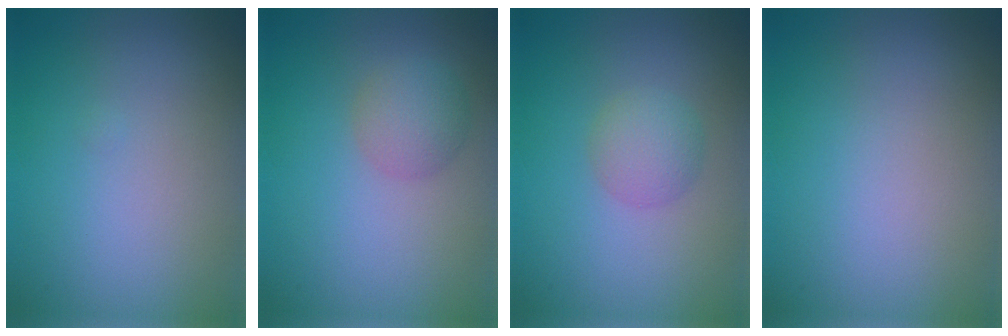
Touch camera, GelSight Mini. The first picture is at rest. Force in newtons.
{"total": 2.5, "press": 2.5, "slide": 0.0}
{"total": 2.4, "press": 2.4, "slide": 0.1}
{"total": 0.0}